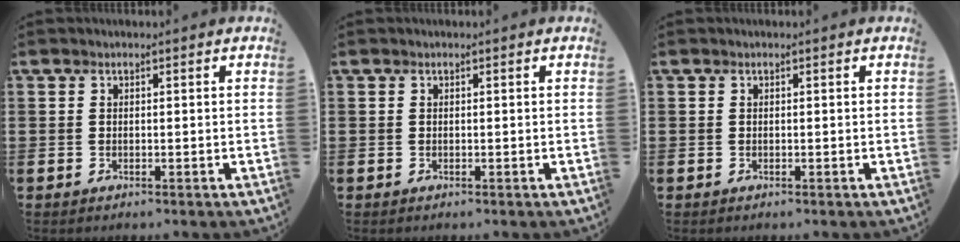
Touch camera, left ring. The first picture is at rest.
{"total": 0.0}
{"total": 0.0}